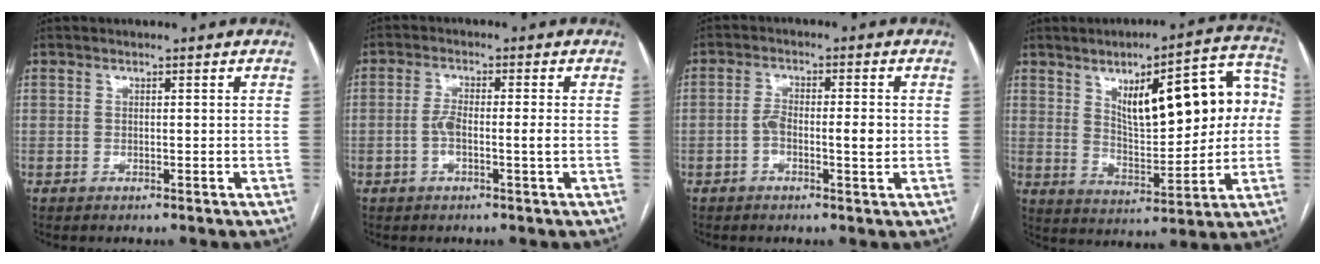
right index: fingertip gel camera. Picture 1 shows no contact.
{"total": 3.9, "force": [-0.8, 0.4, 3.8], "torque": [-0.076, 0.007, -0.015]}
{"total": 4.7, "force": [-0.8, 1.3, 4.4], "torque": [-0.079, 0.011, -0.013]}
{"total": 17.8, "force": [3.9, 5.8, 16.4], "torque": [-0.223, 0.035, 0.064]}